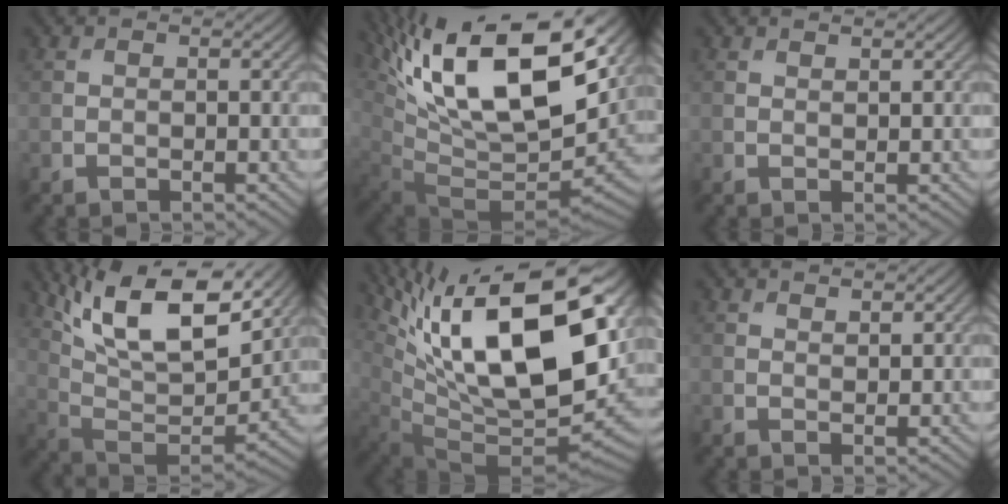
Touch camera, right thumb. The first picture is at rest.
{"total": 19.5, "force": [9.0, 8.0, 15.4], "torque": [-0.289, 0.025, 0.158]}
{"total": 0.7, "force": [0.7, 0.1, 0.2], "torque": [-0.005, -0.001, 0.014]}
{"total": 16.3, "force": [9.8, 6.0, 11.5], "torque": [-0.238, 0.010, 0.171]}
{"total": 20.0, "force": [7.6, 8.5, 16.5], "torque": [-0.287, 0.015, 0.145]}
{"total": 1.3, "force": [1.2, 0.4, 0.5], "torque": [-0.013, -0.003, 0.025]}